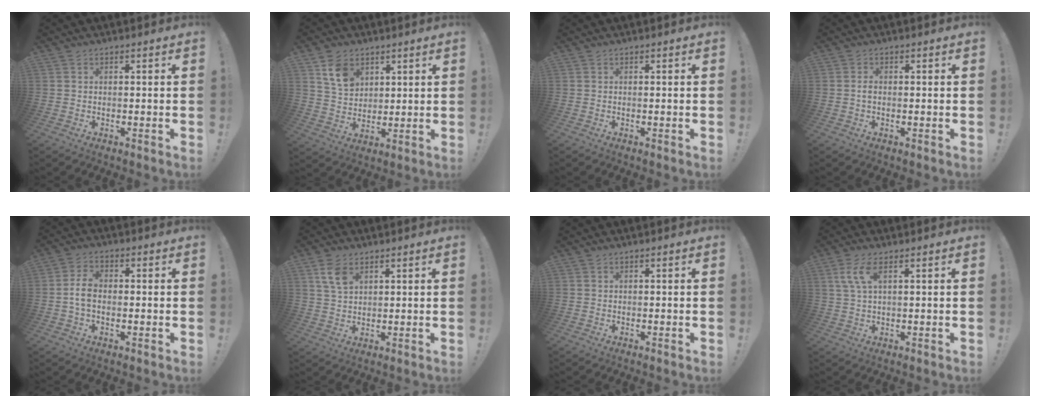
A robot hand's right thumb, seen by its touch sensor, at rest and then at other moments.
{"total": 9.6, "force": [5.3, 7.1, 3.9], "torque": [-0.054, -0.023, 0.103]}
{"total": 0.0}
{"total": 1.2, "force": [-0.3, 0.8, 0.9], "torque": [-0.017, 0.005, -0.005]}
{"total": 5.3, "force": [-0.5, 3.4, 4.0], "torque": [-0.082, 0.010, -0.009]}
{"total": 6.7, "force": [3.4, 4.1, 4.0], "torque": [-0.063, -0.013, 0.066]}
{"total": 0.0}
{"total": 6.1, "force": [2.6, 2.0, 5.2], "torque": [-0.099, 0.002, 0.048]}